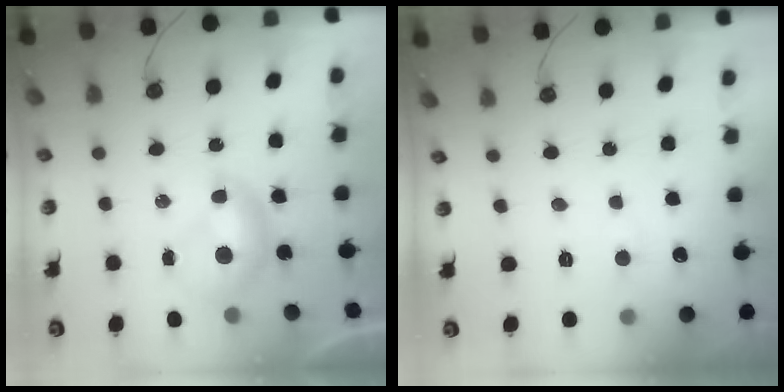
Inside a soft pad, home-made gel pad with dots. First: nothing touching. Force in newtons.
{"total": 1.7, "press": 1.6, "slide": 0.5}